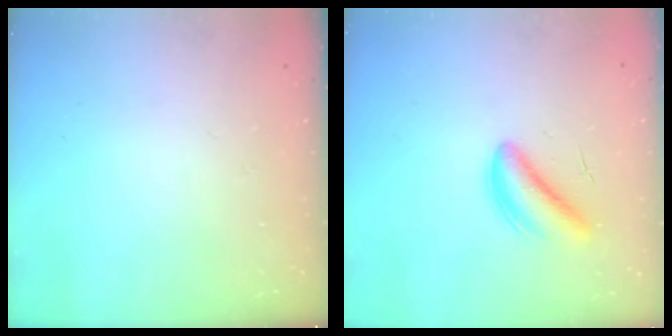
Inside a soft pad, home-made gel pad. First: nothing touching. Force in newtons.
{"total": 5.2, "press": 5.0, "slide": 1.5}